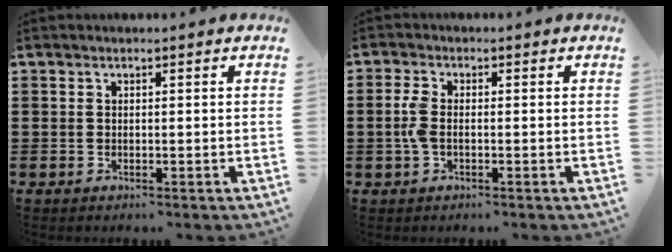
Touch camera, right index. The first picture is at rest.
{"total": 3.1, "force": [-0.5, 1.4, 2.8], "torque": [-0.073, -0.006, -0.015]}